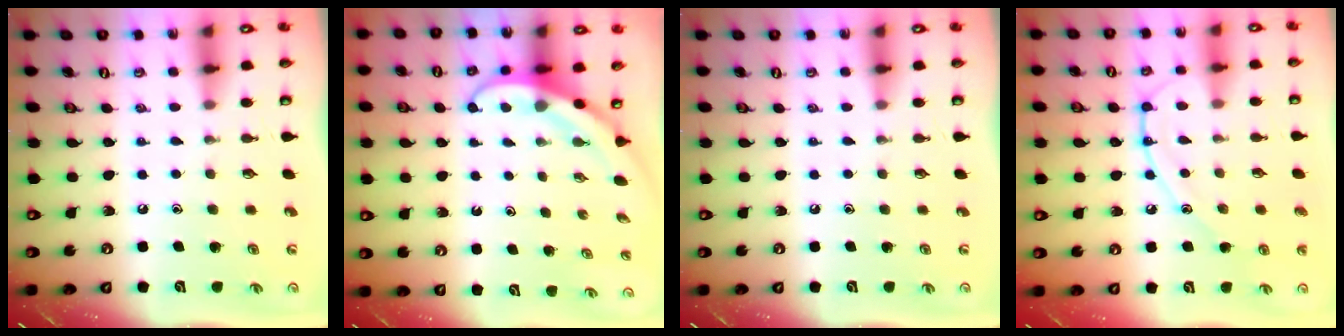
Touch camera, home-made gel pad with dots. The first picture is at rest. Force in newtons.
{"total": 3.9, "press": 3.9, "slide": 0.3}
{"total": 0.0}
{"total": 10.1, "press": 10.1, "slide": 0.2}